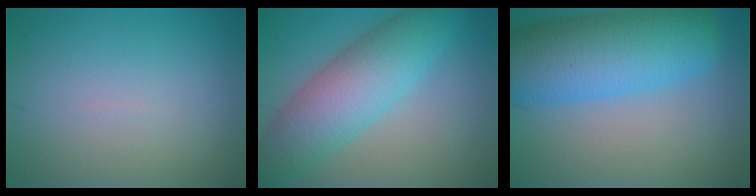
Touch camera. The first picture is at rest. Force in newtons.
{"total": 7.8, "press": 7.8, "slide": 0.1}
{"total": 11.4, "press": 11.4, "slide": 0.6}